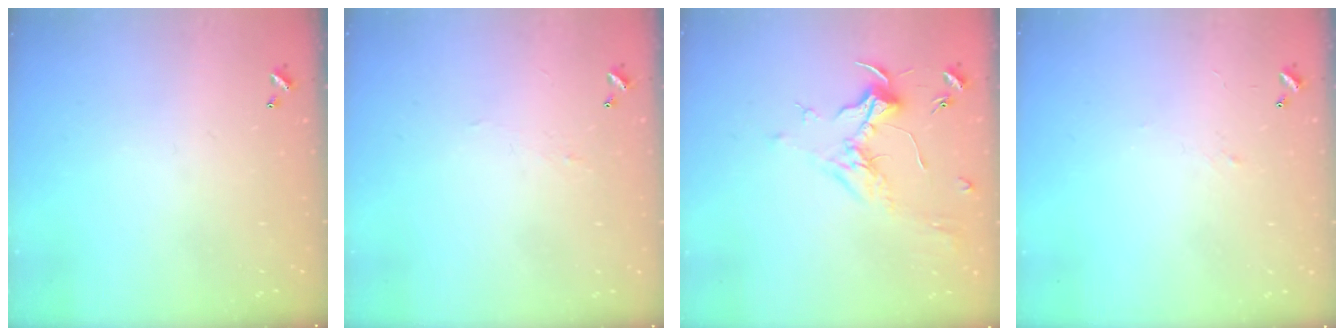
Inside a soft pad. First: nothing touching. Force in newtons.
{"total": 1.0, "press": 0.9, "slide": 0.4}
{"total": 1.8, "press": 1.6, "slide": 0.7}
{"total": 2.7, "press": 2.6, "slide": 0.4}